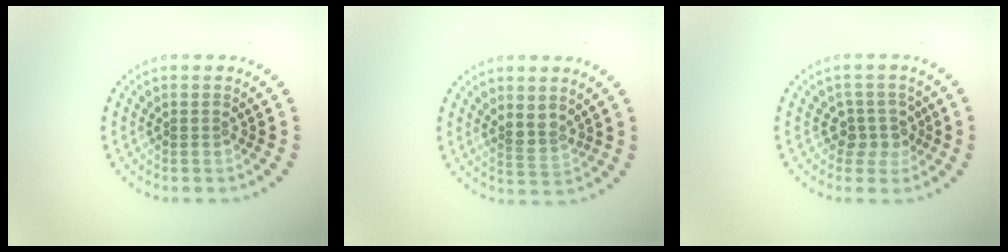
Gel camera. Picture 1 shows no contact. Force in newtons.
{"total": 2.2, "press": 1.8, "slide": 1.1}
{"total": 2.3, "press": 1.9, "slide": 1.3}